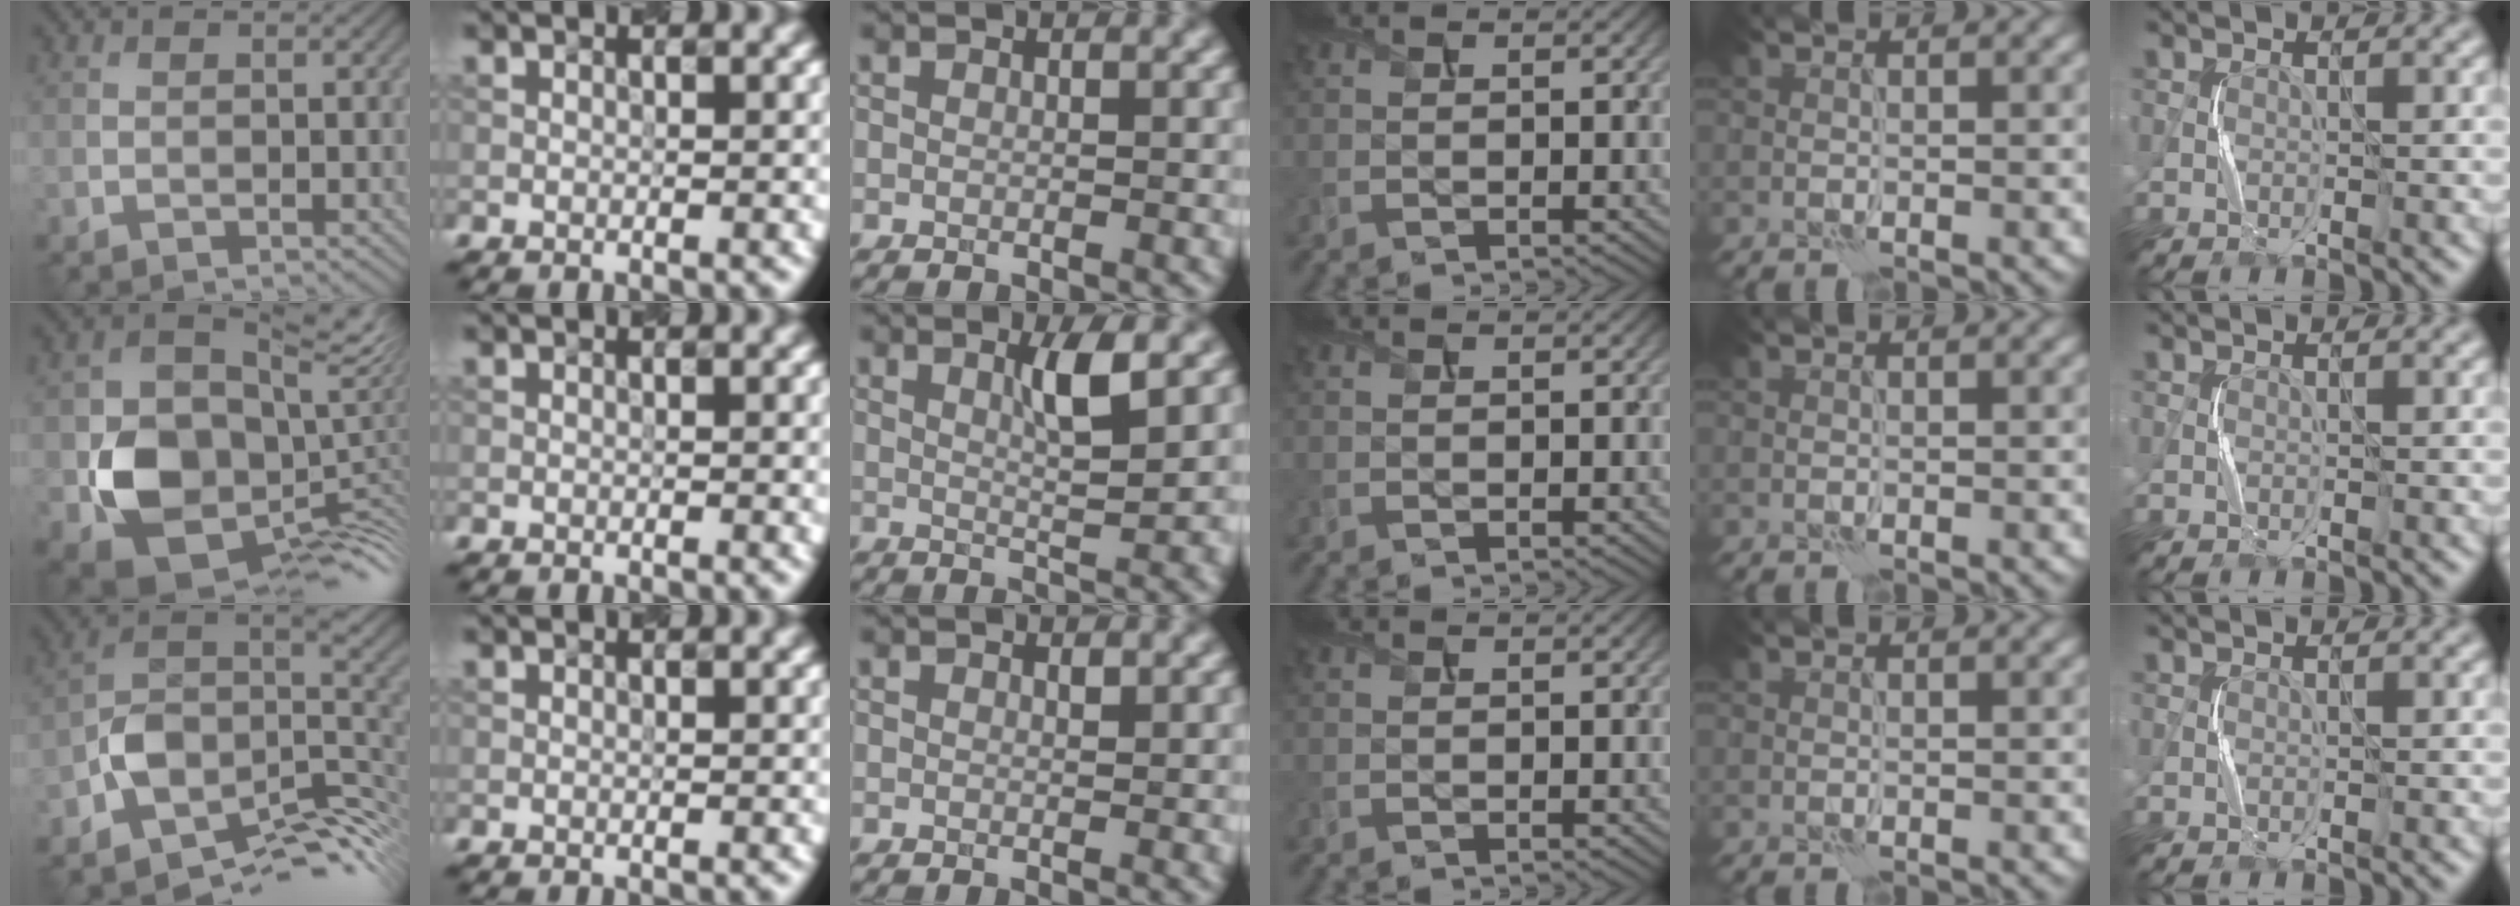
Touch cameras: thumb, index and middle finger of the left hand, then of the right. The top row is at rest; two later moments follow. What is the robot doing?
{"motion": "squeeze", "object": "stress ball aka squeeze ball"}